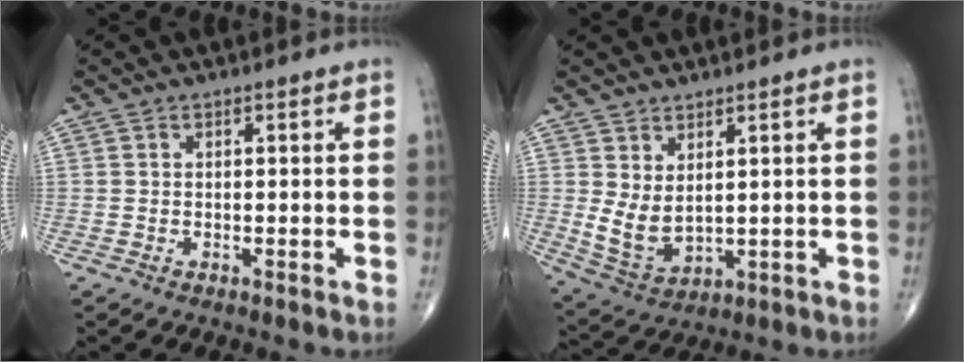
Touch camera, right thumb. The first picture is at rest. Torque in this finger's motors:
{"motor_torque": [-0.39, 1.74, 0.70, 0.41, 0.15]}